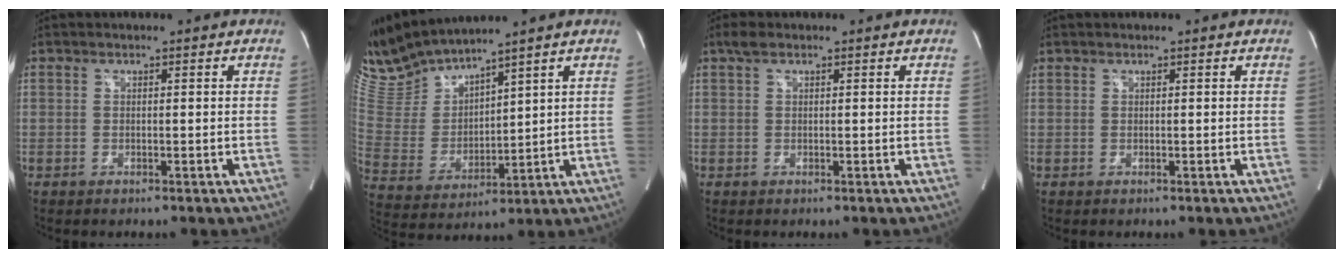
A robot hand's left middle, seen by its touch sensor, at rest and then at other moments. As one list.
[{"total": 10.4, "force": [10.0, 0.1, 2.6], "torque": [-0.078, -0.003, 0.222]}, {"total": 1.6, "force": [1.0, 0.7, 1.0], "torque": [-0.025, 0.015, 0.020]}, {"total": 0.0}]